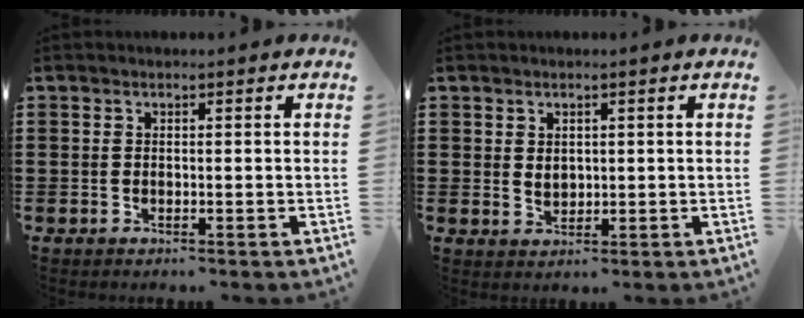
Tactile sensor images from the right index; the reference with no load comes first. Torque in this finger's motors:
{"motor_torque": [0.41, -0.17, 0.20, 0.04]}